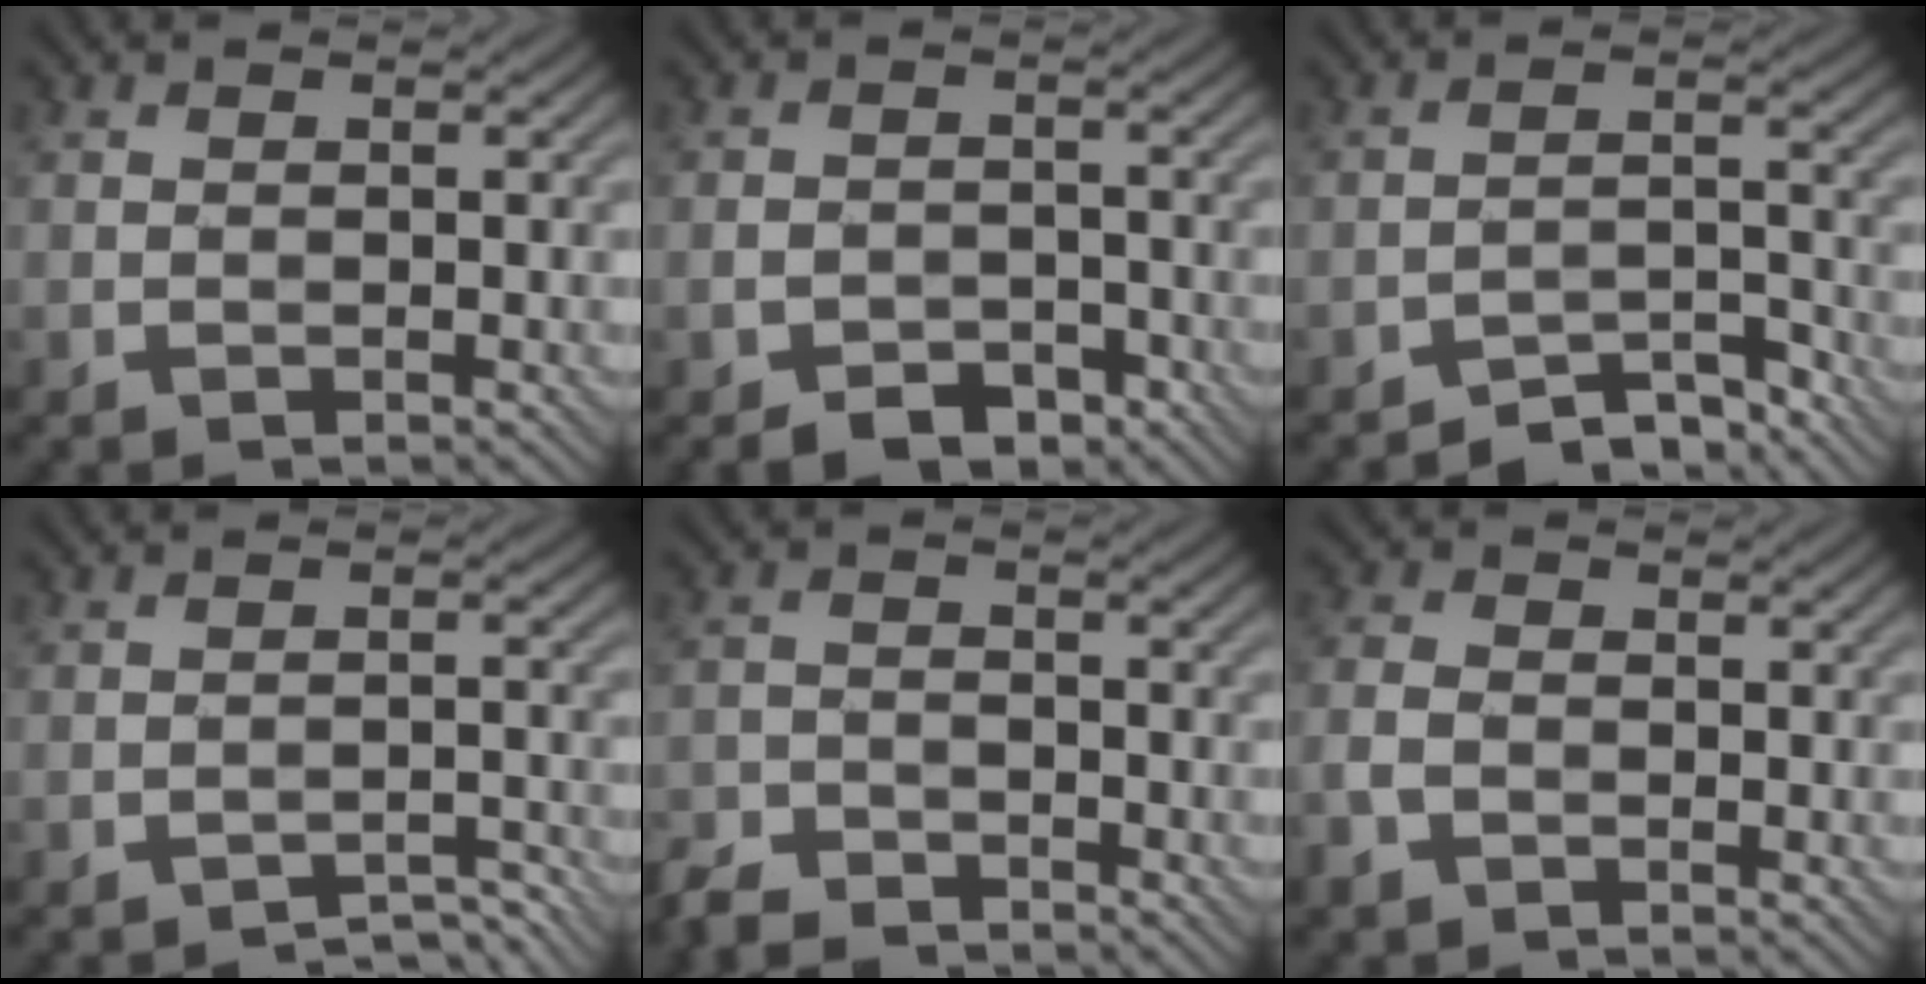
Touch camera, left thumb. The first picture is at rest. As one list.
[{"total": 4.0, "force": [-2.7, 2.4, 1.7], "torque": [-0.025, -0.002, -0.049]}, {"total": 5.7, "force": [-5.1, 1.4, 2.0], "torque": [-0.025, 0.006, -0.085]}, {"total": 3.3, "force": [-3.0, 0.6, 1.1], "torque": [-0.010, 0.009, -0.043]}, {"total": 4.6, "force": [-4.2, 1.5, 1.2], "torque": [-0.023, -0.007, -0.092]}, {"total": 3.4, "force": [-1.7, 2.3, 1.9], "torque": [-0.052, -0.004, -0.046]}]